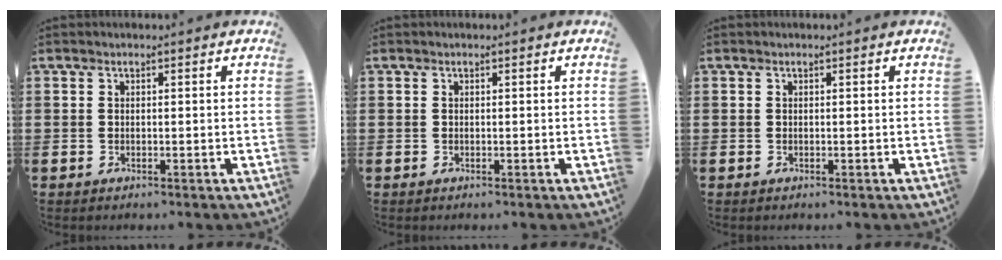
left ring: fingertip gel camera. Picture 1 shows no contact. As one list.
[{"total": 0.0}, {"total": 0.0}]